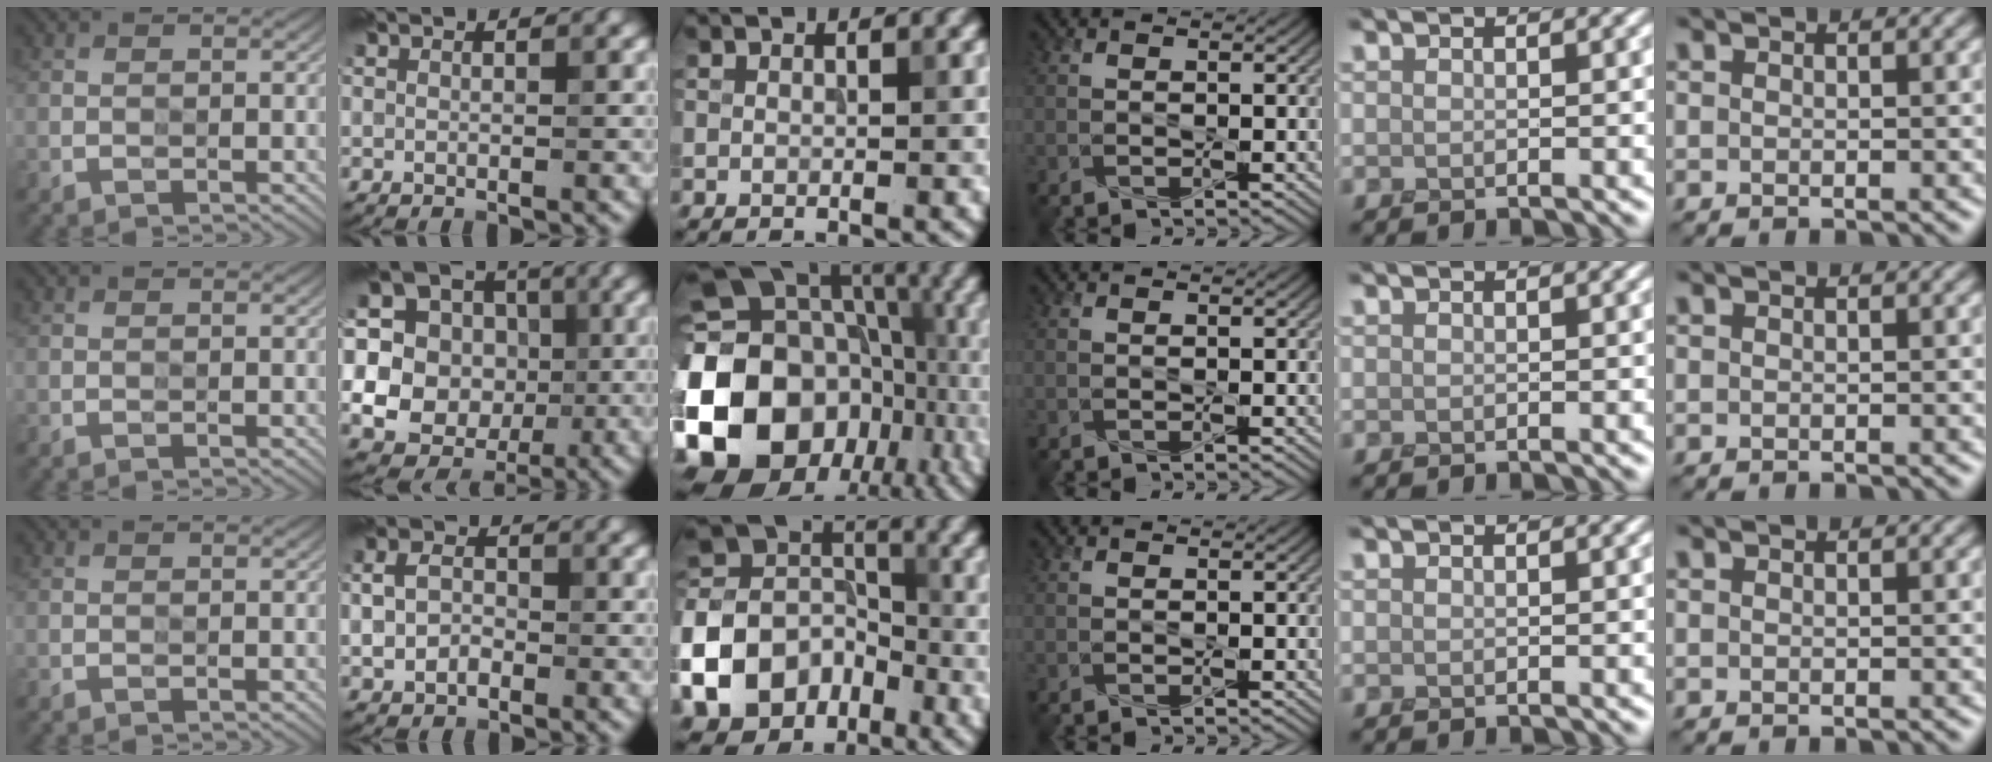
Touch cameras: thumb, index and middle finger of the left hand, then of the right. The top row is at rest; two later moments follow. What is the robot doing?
{"motion": "press", "object": "gel pad"}